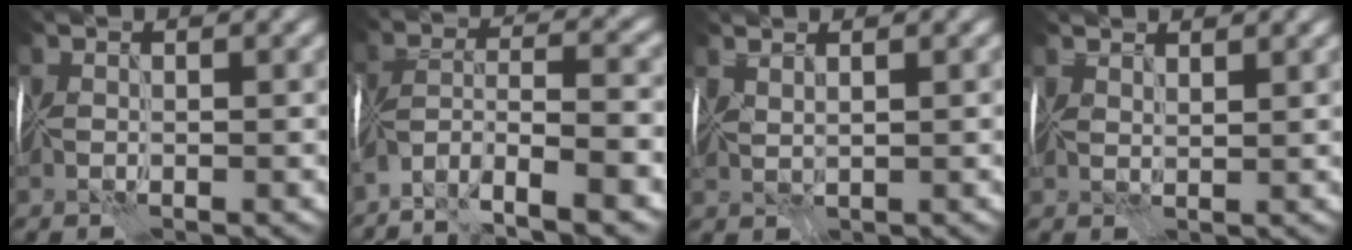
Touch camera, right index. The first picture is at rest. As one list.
[{"total": 7.3, "force": [-4.6, 2.0, 5.4], "torque": [-0.092, 0.011, -0.089]}, {"total": 1.4, "force": [1.2, 0.1, 0.7], "torque": [-0.019, 0.003, 0.024]}, {"total": 2.6, "force": [2.4, 0.6, 0.9], "torque": [-0.020, 0.006, 0.039]}]